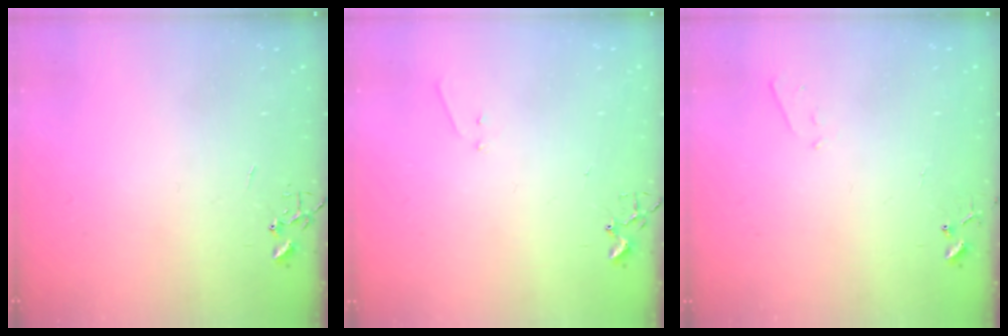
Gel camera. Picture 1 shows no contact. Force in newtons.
{"total": 5.7, "press": 5.7, "slide": 0.7}
{"total": 4.2, "press": 4.2, "slide": 0.6}